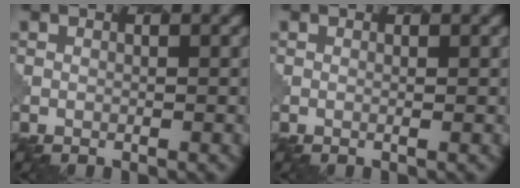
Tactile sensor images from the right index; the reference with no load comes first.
{"total": 0.5, "force": [0.3, 0.1, 0.4], "torque": [-0.006, -0.002, -0.001]}